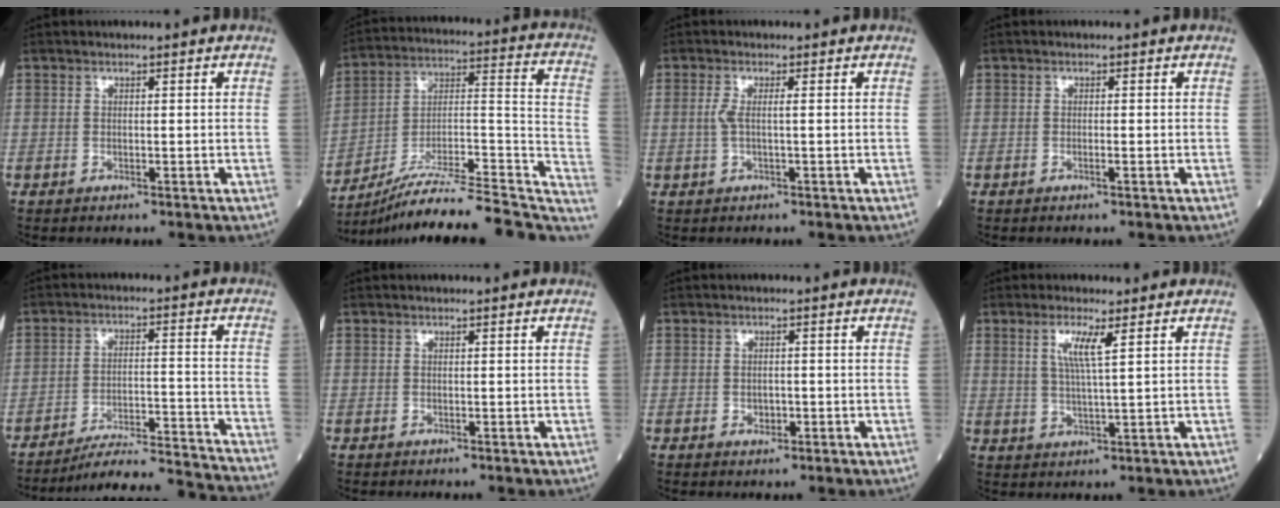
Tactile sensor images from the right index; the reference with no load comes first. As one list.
[{"total": 23.7, "force": [-20.2, 2.4, 12.1], "torque": [-0.141, 0.026, -0.312]}, {"total": 2.2, "force": [0.1, 0.3, 2.2], "torque": [-0.054, 0.002, 0.002]}, {"total": 0.7, "force": [-0.3, -0.1, 0.6], "torque": [-0.014, 0.000, -0.006]}, {"total": 16.3, "force": [-15.8, -1.5, 3.6], "torque": [-0.046, -0.005, -0.230]}, {"total": 0.0}, {"total": 1.7, "force": [-0.5, 1.1, 1.1], "torque": [-0.017, 0.002, -0.005]}, {"total": 4.5, "force": [1.9, -0.1, 4.1], "torque": [-0.083, -0.003, 0.037]}]